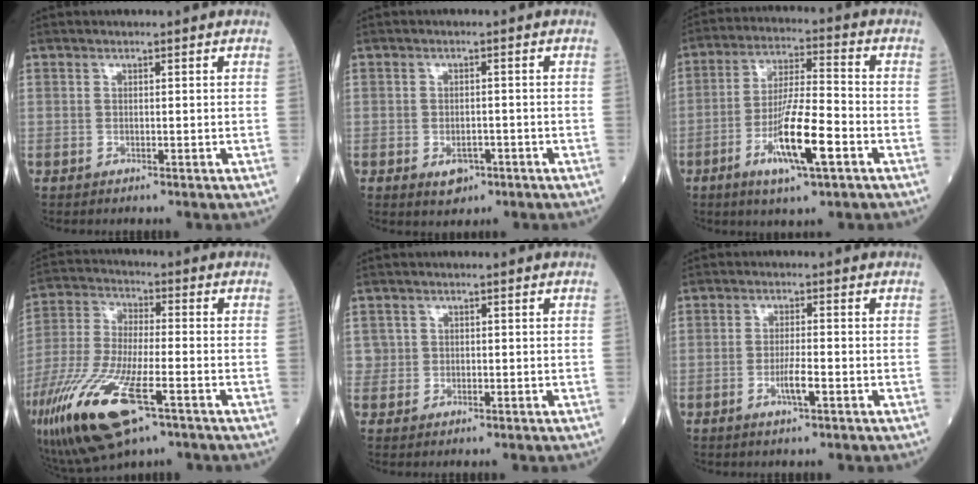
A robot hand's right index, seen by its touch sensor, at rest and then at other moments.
{"total": 3.3, "force": [-1.6, 2.1, 2.0], "torque": [-0.027, 0.001, -0.015]}
{"total": 11.7, "force": [-4.7, 1.4, 10.7], "torque": [-0.195, -0.010, -0.084]}
{"total": 19.8, "force": [-10.0, 5.7, 16.2], "torque": [-0.375, -0.046, -0.180]}
{"total": 1.6, "force": [0.3, 1.6, -0.2], "torque": [0.015, 0.004, 0.002]}
{"total": 3.2, "force": [-1.3, 0.2, 3.0], "torque": [-0.052, -0.001, -0.024]}